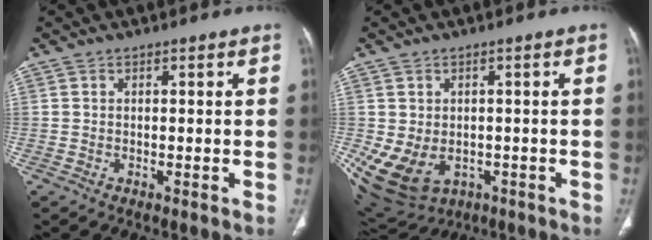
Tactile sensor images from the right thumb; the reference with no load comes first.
{"total": 12.3, "force": [-3.1, 9.6, 7.1], "torque": [-0.142, 0.003, -0.023]}